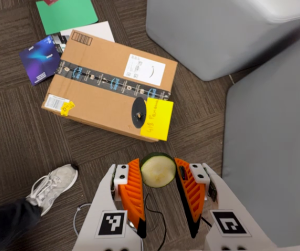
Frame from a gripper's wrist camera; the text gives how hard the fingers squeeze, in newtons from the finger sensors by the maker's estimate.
{"total": 9.7, "left": 9.9, "right": 9.5}